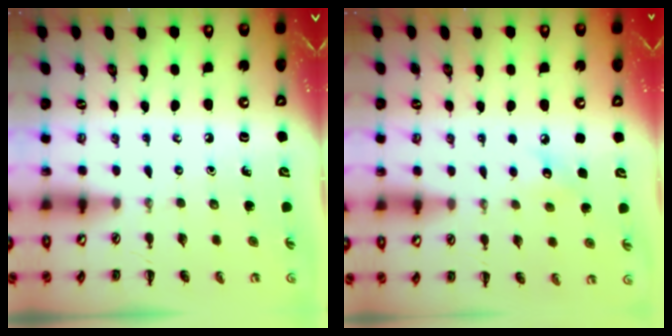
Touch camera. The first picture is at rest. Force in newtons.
{"total": 5.5, "press": 5.4, "slide": 1.4}